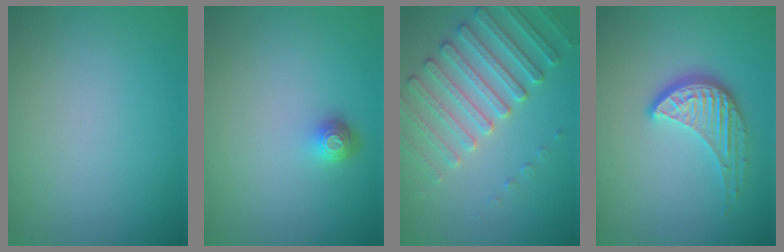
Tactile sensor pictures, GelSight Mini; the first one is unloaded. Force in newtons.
{"total": 1.6, "press": 1.1, "slide": 1.0}
{"total": 4.7, "press": 4.6, "slide": 1.0}
{"total": 4.0, "press": 3.0, "slide": 2.6}